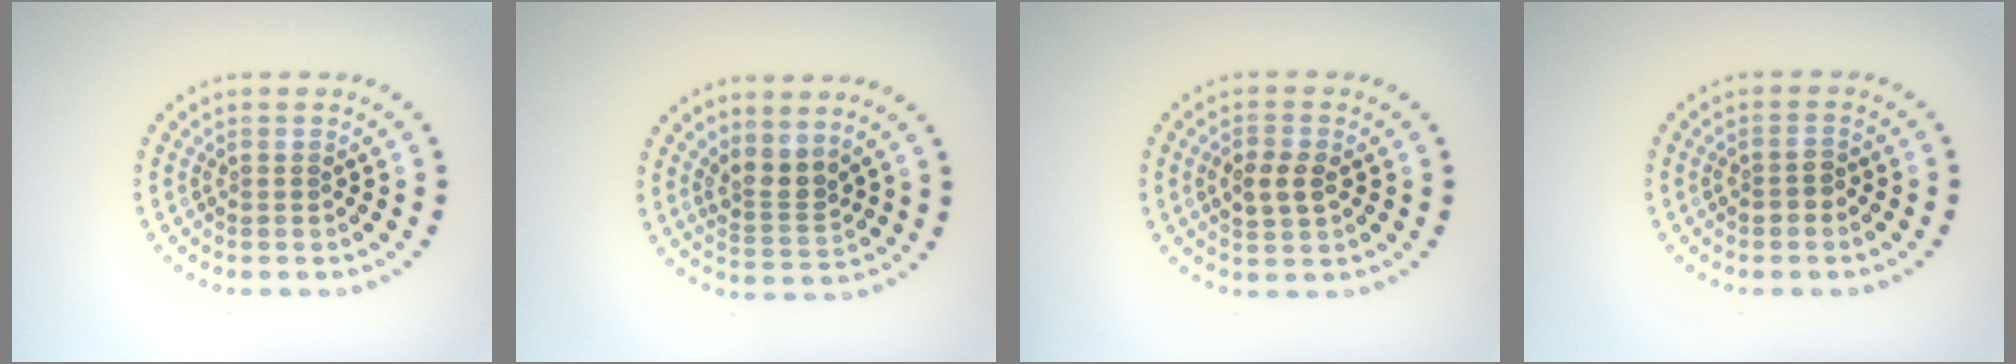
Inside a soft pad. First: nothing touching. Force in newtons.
{"total": 2.6, "press": 2.0, "slide": 1.6}
{"total": 2.7, "press": 2.7, "slide": 0.2}
{"total": 1.4, "press": 1.3, "slide": 0.5}